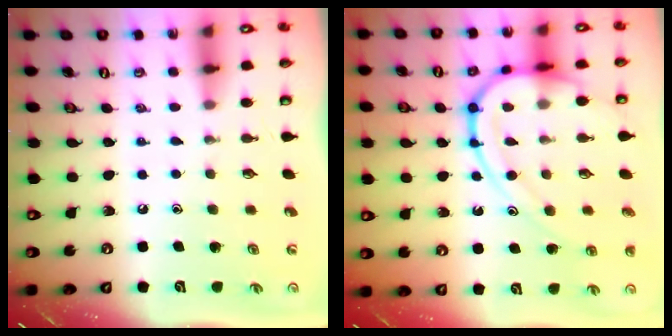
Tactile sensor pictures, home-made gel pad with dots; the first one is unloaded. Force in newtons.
{"total": 15.2, "press": 15.1, "slide": 1.6}